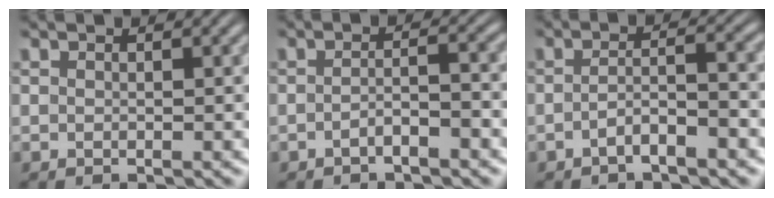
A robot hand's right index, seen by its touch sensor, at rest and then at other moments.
{"total": 2.1, "force": [-1.6, 0.1, 1.4], "torque": [-0.012, -0.005, -0.028]}
{"total": 2.7, "force": [-2.0, 0.3, 1.8], "torque": [-0.019, -0.005, -0.033]}